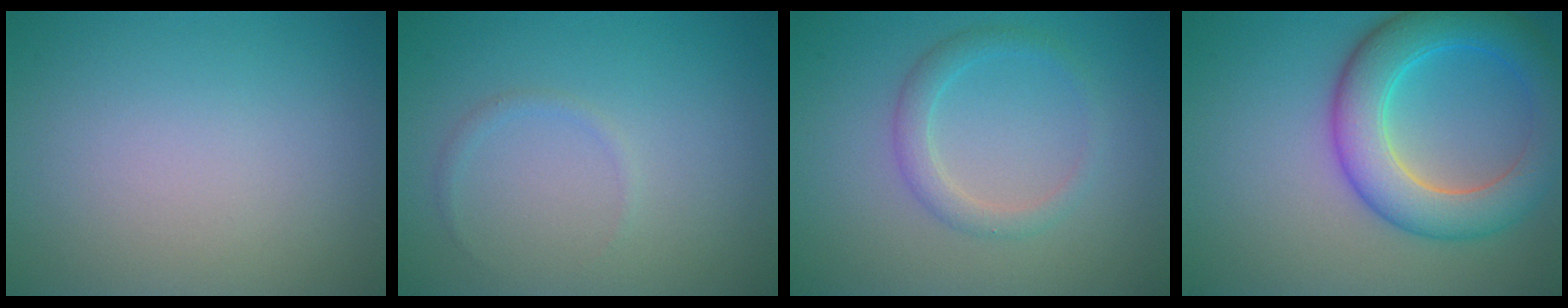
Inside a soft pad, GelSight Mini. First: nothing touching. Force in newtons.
{"total": 0.7, "press": 0.7, "slide": 0.1}
{"total": 2.1, "press": 2.1, "slide": 0.0}
{"total": 7.3, "press": 7.3, "slide": 0.1}